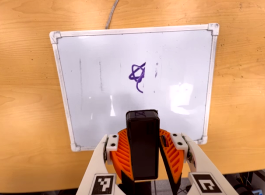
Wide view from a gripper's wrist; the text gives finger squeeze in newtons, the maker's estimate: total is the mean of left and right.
{"total": 9.8, "left": 10.2, "right": 9.5}